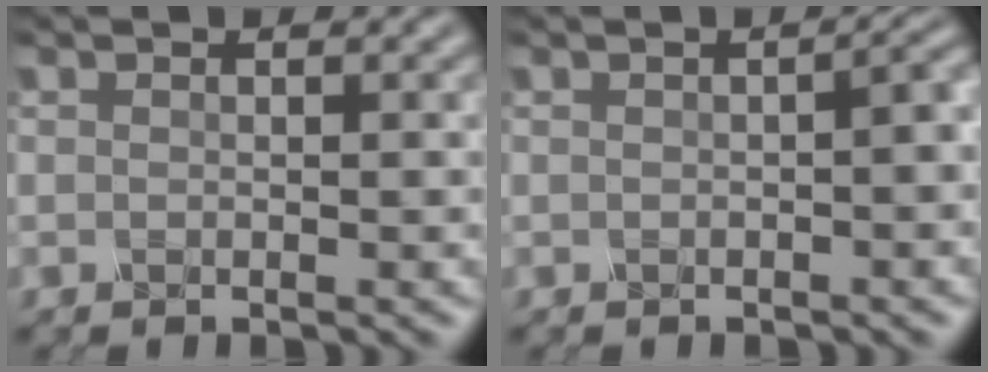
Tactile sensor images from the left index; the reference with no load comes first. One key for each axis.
{"total": 2.5, "fx": -0.2, "fy": 0.8, "fz": 2.4, "tx": -0.020, "ty": 0.011, "tz": 0.004}